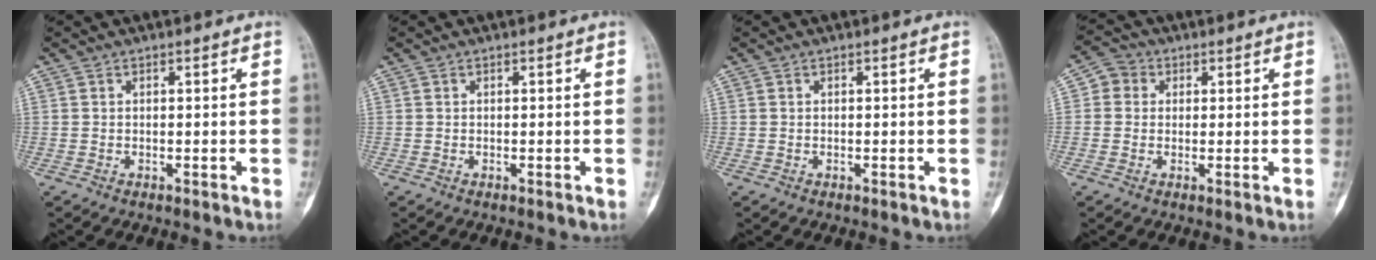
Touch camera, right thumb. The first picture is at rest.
{"total": 0.0}
{"total": 0.0}
{"total": 3.9, "force": [0.7, 3.6, 1.3], "torque": [-0.002, 0.005, 0.005]}